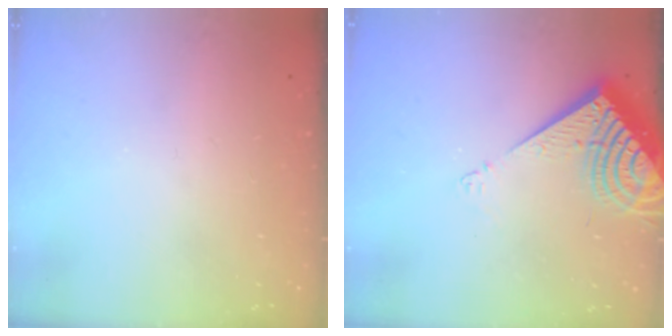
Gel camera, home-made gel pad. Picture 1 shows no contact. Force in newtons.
{"total": 10.8, "press": 10.7, "slide": 1.4}